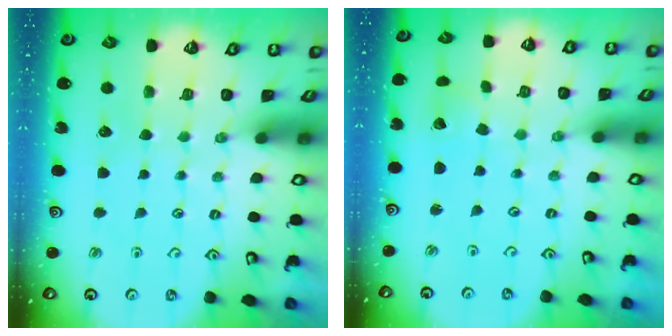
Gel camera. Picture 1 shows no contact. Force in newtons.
{"total": 1.9, "press": 1.9, "slide": 0.1}